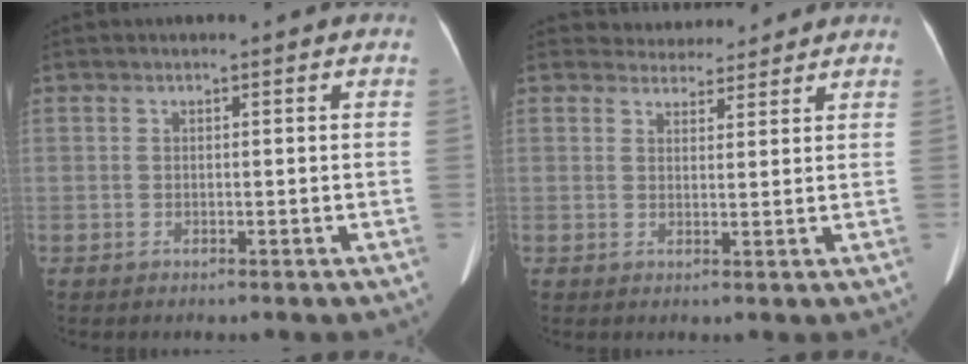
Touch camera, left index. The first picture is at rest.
{"total": 4.8, "force": [4.6, 1.4, 0.1], "torque": [0.002, 0.012, 0.062]}